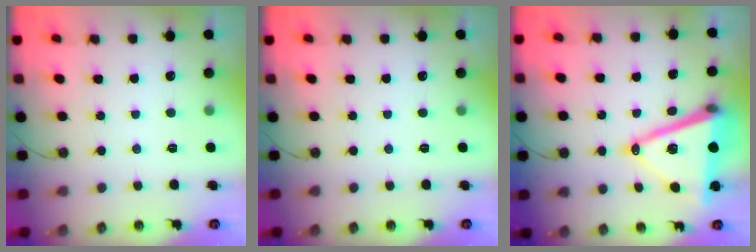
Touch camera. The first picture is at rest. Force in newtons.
{"total": 0.0}
{"total": 18.0, "press": 17.6, "slide": 3.7}